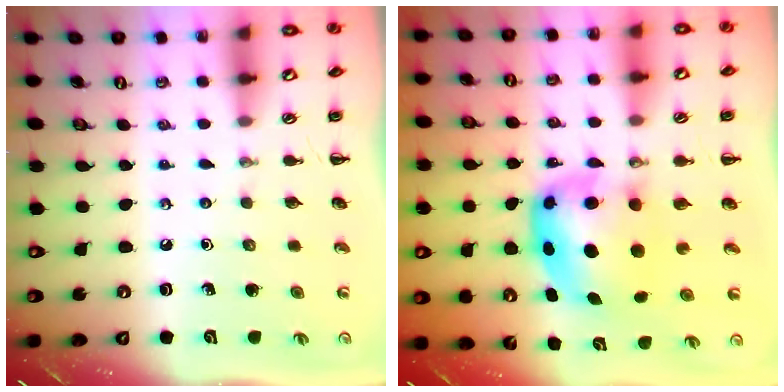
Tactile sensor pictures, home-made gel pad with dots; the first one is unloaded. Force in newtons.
{"total": 7.1, "press": 6.9, "slide": 1.5}